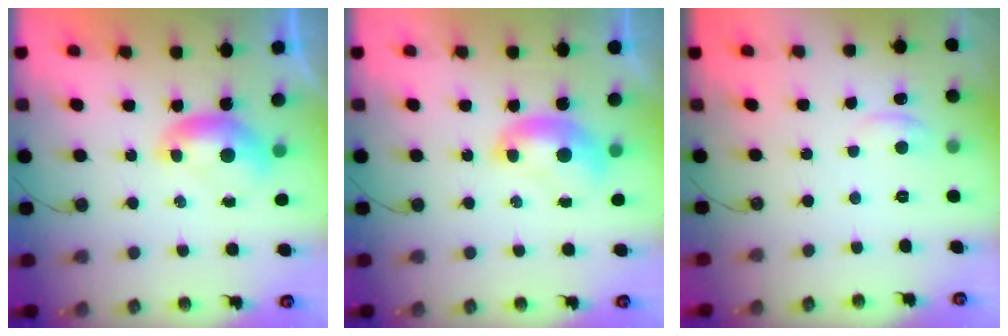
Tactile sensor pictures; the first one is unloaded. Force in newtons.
{"total": 1.5, "press": 1.5, "slide": 0.1}
{"total": 1.5, "press": 1.5, "slide": 0.4}